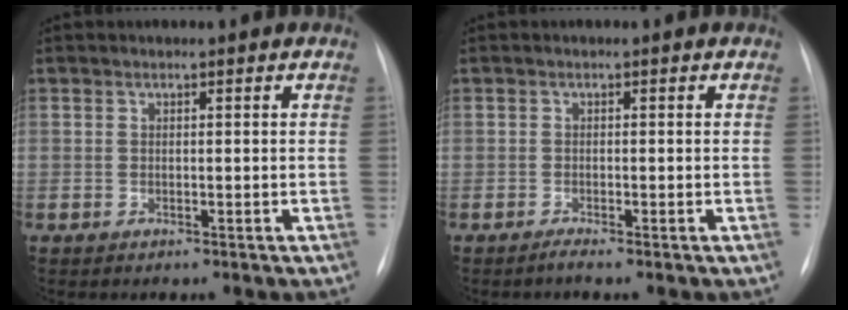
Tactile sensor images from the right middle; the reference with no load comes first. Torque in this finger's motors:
{"motor_torque": [0.03, 0.00, 0.00, 0.00]}